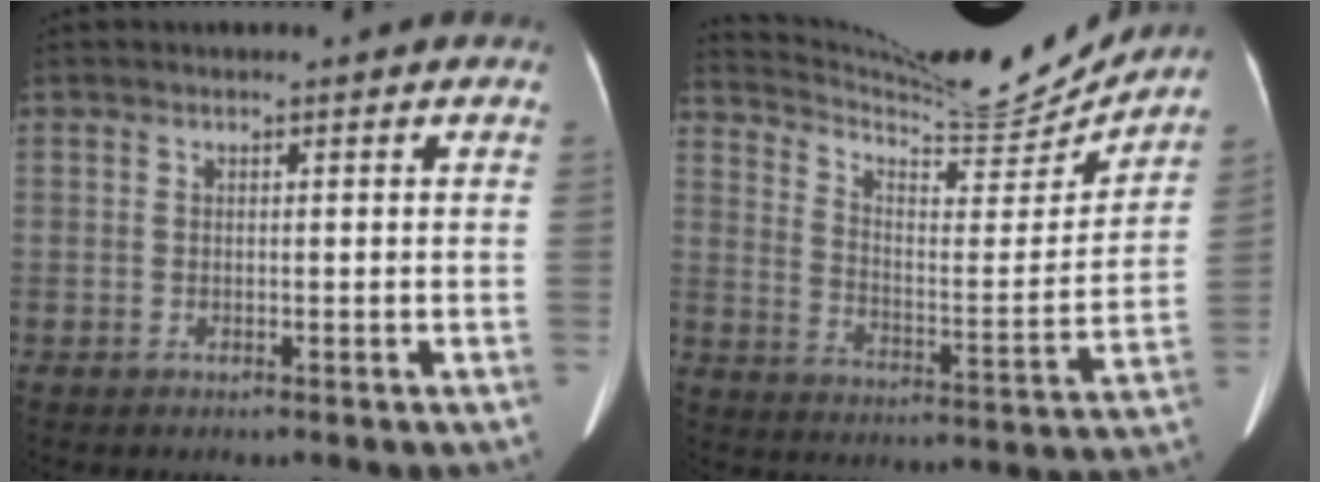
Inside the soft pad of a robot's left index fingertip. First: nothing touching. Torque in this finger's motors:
{"motor_torque": [0.71, -1.43, -0.02, -0.01]}